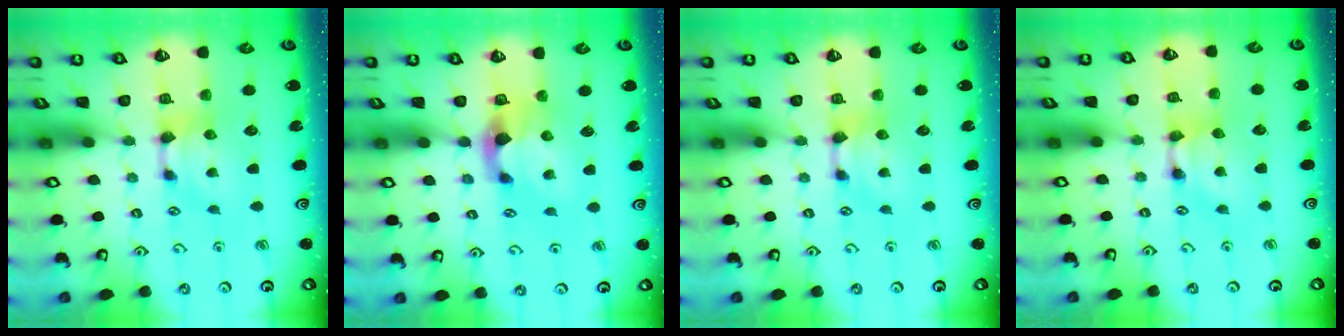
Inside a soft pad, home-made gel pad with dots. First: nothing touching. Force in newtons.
{"total": 3.0, "press": 2.6, "slide": 1.3}
{"total": 0.0}
{"total": 1.2, "press": 1.2, "slide": 0.2}